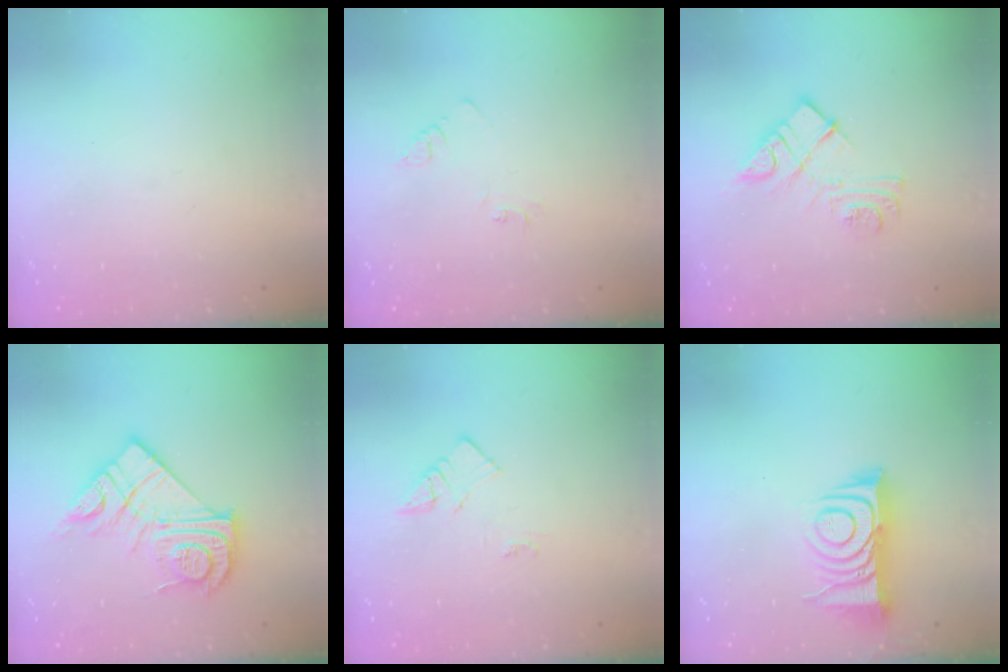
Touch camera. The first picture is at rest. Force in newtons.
{"total": 3.0, "press": 3.0, "slide": 0.4}
{"total": 11.1, "press": 11.1, "slide": 0.5}
{"total": 16.9, "press": 16.9, "slide": 1.5}
{"total": 3.0, "press": 3.0, "slide": 0.4}
{"total": 12.0, "press": 12.0, "slide": 1.1}